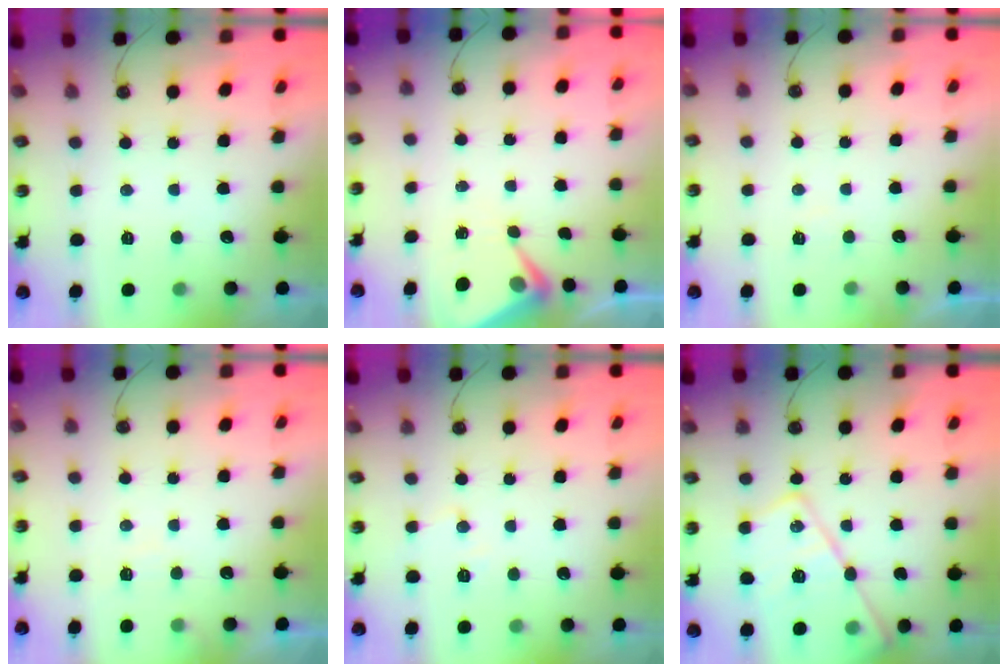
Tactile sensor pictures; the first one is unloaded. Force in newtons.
{"total": 5.9, "press": 5.8, "slide": 0.7}
{"total": 4.2, "press": 4.1, "slide": 0.7}
{"total": 5.4, "press": 5.3, "slide": 0.7}
{"total": 8.1, "press": 8.1, "slide": 0.9}
{"total": 18.5, "press": 18.5, "slide": 1.5}